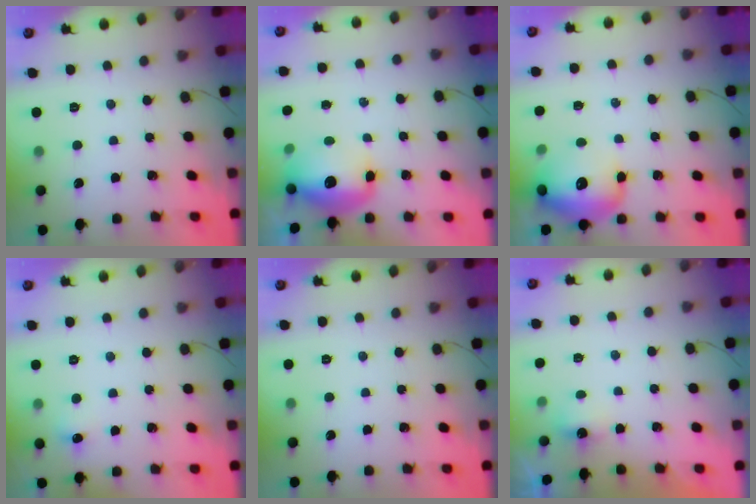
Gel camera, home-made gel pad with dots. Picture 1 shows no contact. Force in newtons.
{"total": 12.0, "press": 11.6, "slide": 2.8}
{"total": 16.0, "press": 15.7, "slide": 3.0}
{"total": 4.8, "press": 4.7, "slide": 1.1}
{"total": 0.0}
{"total": 2.7, "press": 2.6, "slide": 0.6}